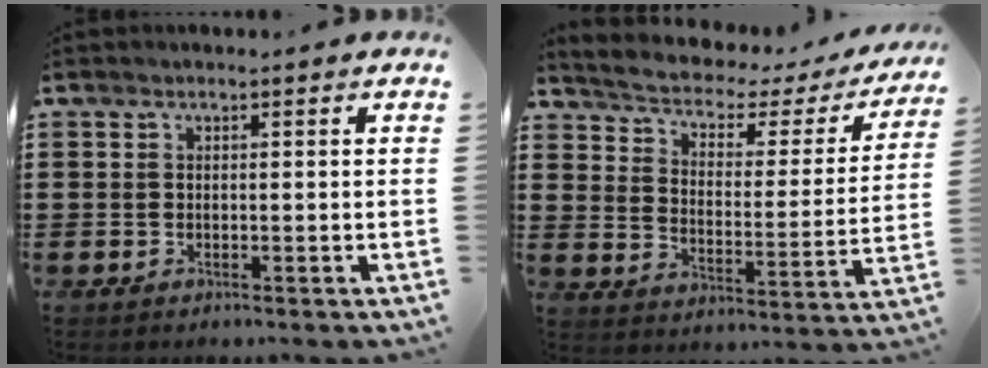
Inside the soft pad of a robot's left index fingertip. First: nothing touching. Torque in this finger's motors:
{"motor_torque": [1.33, -0.80, 0.17, 0.08]}